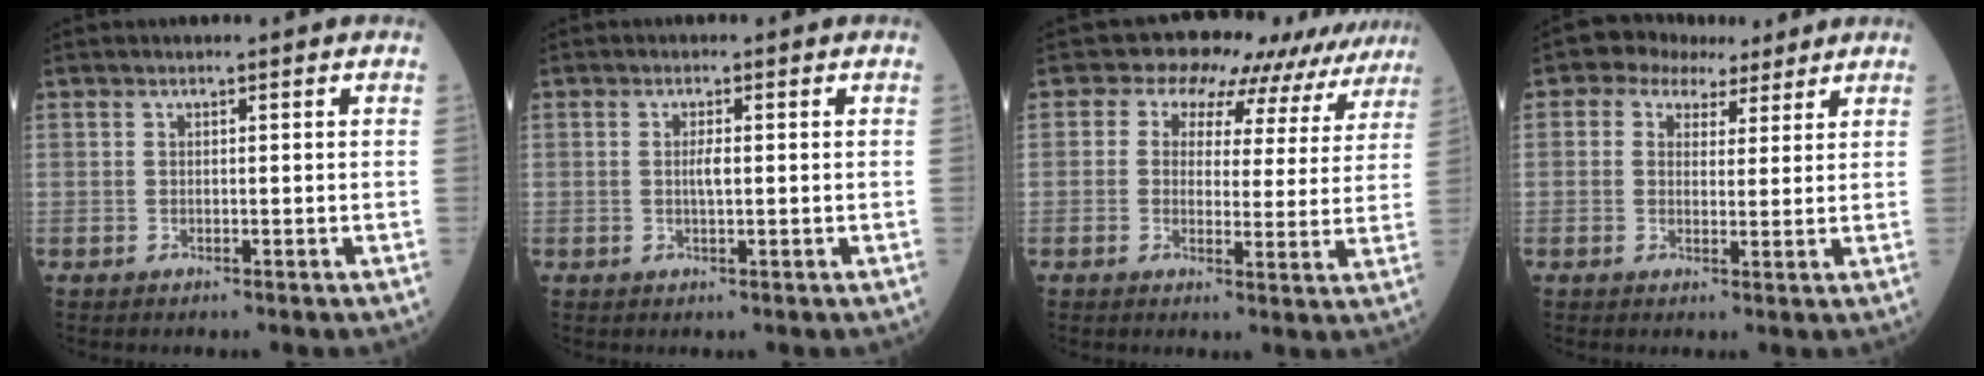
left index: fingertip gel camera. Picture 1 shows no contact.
{"total": 1.7, "force": [0.1, 0.3, 1.6], "torque": [-0.035, 0.001, 0.001]}
{"total": 11.9, "force": [9.6, 6.5, 2.6], "torque": [-0.007, 0.021, 0.081]}
{"total": 5.5, "force": [3.5, 4.0, 1.5], "torque": [-0.021, 0.032, 0.055]}